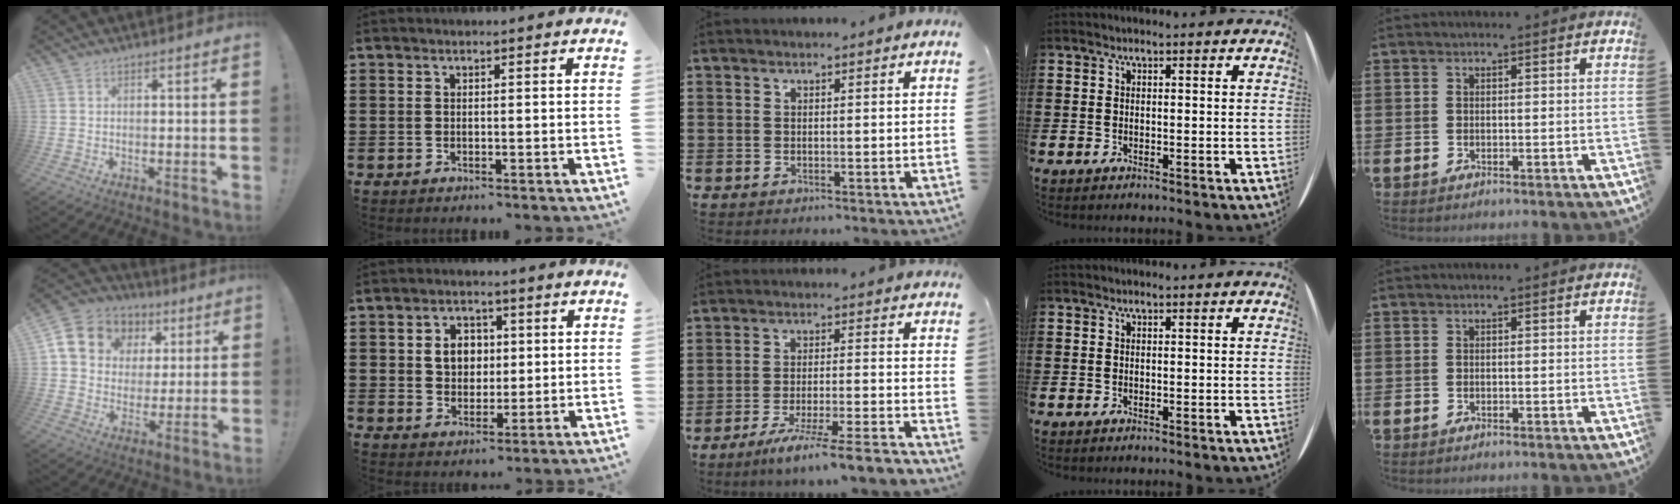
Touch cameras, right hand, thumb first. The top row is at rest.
{"thumb": {"total": 12.6, "force": [4.6, 10.7, 4.8], "torque": [-0.076, -0.016, 0.098]}, "index": {"total": 5.0, "force": [0.9, 4.2, 2.6], "torque": [-0.058, 0.012, 0.010]}, "middle": {"total": 7.0, "force": [-6.1, -0.8, 3.2], "torque": [-0.058, -0.015, -0.117]}}